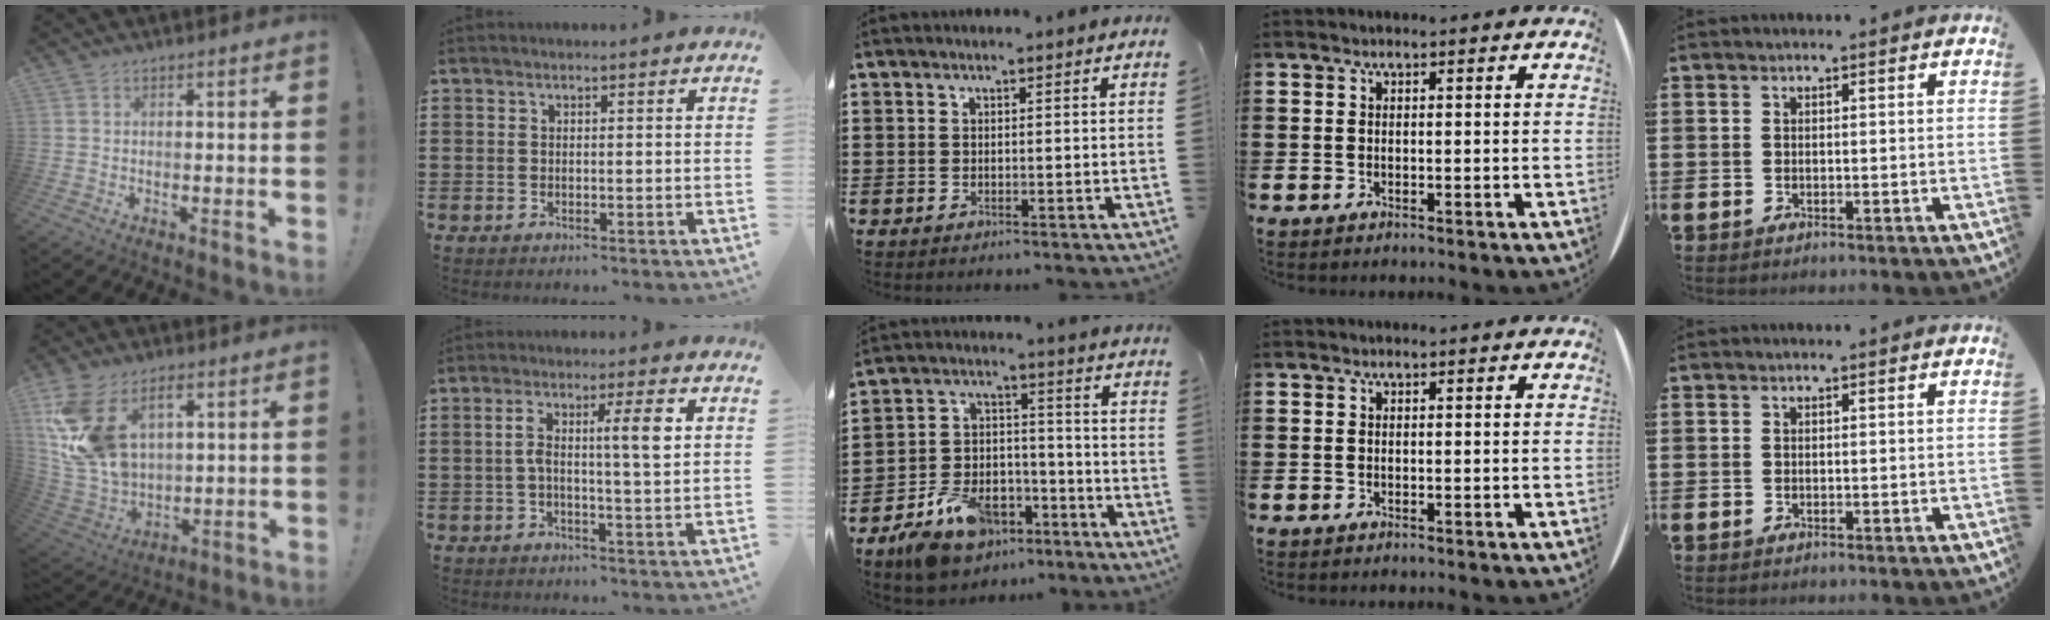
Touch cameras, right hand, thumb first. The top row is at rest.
{"thumb": {"total": 17.0, "force": [7.2, 10.8, 11.0], "torque": [-0.230, -0.044, 0.134]}, "index": {"total": 6.8, "force": [1.2, 1.1, 6.6], "torque": [-0.125, 0.003, 0.014]}, "middle": {"total": 9.0, "force": [-7.1, 4.5, 3.3], "torque": [-0.073, 0.033, -0.135]}}